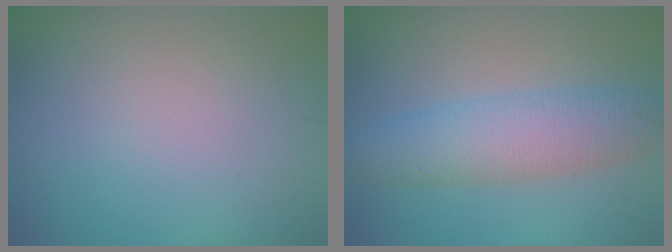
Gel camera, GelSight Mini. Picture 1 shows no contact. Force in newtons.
{"total": 4.8, "press": 4.8, "slide": 0.1}